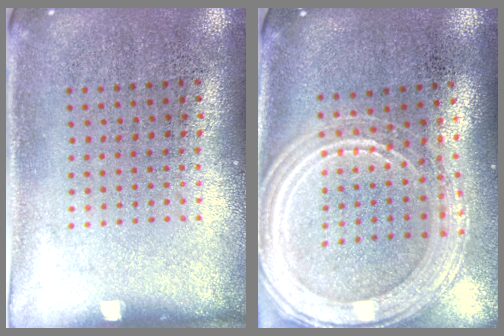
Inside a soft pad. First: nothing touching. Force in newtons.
{"total": 2.2, "press": 2.0, "slide": 0.8}